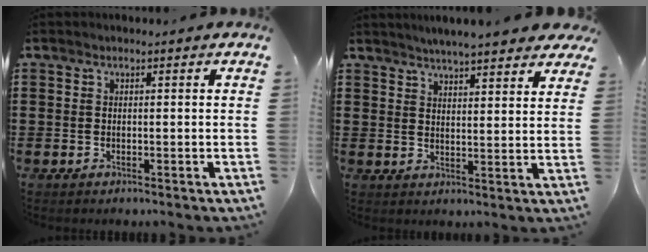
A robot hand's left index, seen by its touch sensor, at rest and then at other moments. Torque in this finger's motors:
{"motor_torque": [2.14, 0.00, 0.35, 0.01]}